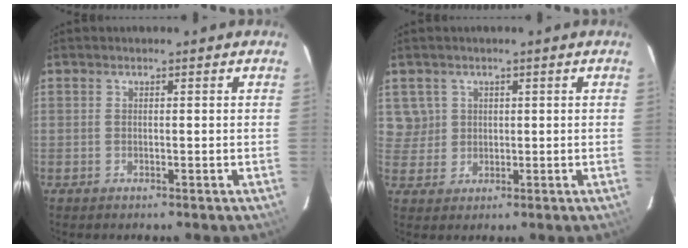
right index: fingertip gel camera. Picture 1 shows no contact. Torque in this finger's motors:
{"motor_torque": [-0.07, -0.02, -0.02, -0.01]}